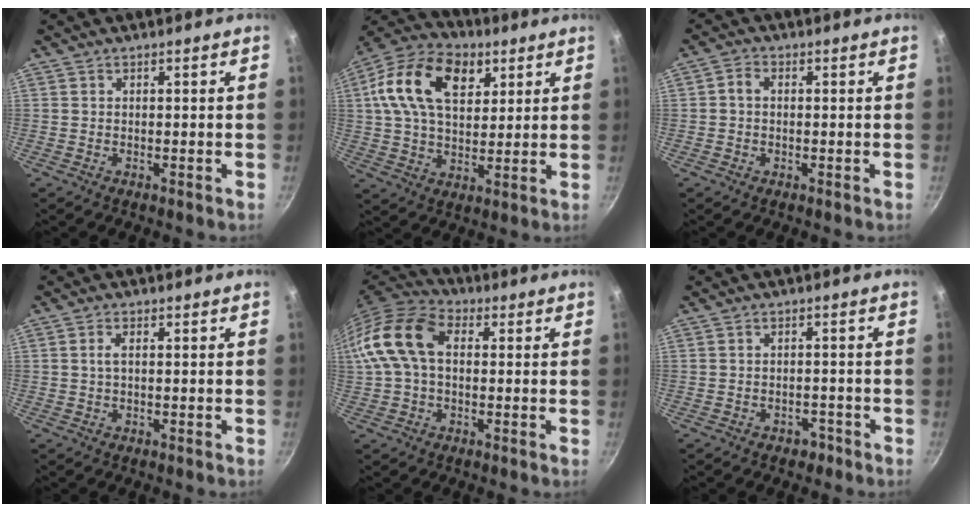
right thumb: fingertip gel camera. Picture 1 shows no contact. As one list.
[{"total": 18.5, "force": [6.4, 11.6, 12.8], "torque": [-0.209, 0.002, 0.098]}, {"total": 2.5, "force": [-0.1, 1.9, 1.5], "torque": [-0.030, 0.009, -0.006]}, {"total": 1.9, "force": [0.2, 0.9, 1.6], "torque": [-0.036, 0.005, 0.005]}, {"total": 13.1, "force": [1.7, 8.6, 9.7], "torque": [-0.174, 0.030, 0.012]}, {"total": 2.3, "force": [-1.5, 1.6, 0.8], "torque": [0.004, 0.022, -0.011]}]